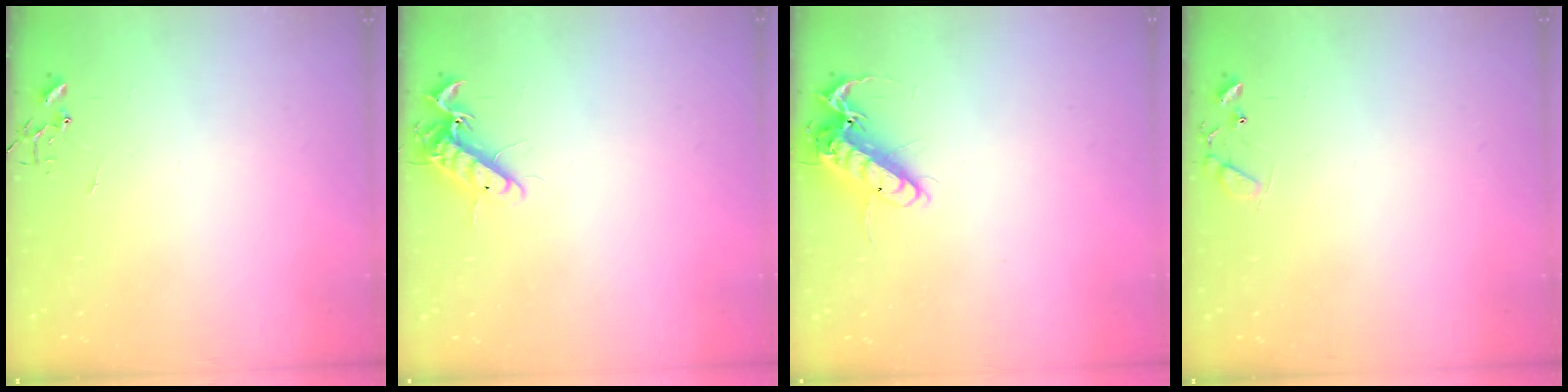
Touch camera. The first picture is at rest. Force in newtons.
{"total": 10.7, "press": 10.5, "slide": 1.7}
{"total": 14.3, "press": 14.2, "slide": 1.9}
{"total": 7.7, "press": 7.7, "slide": 0.5}